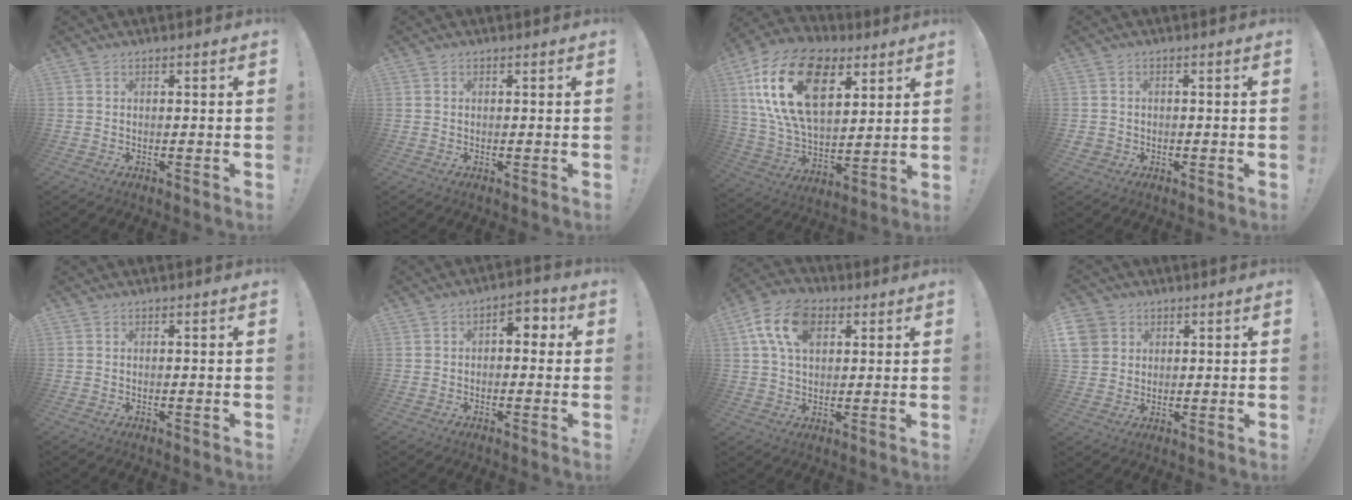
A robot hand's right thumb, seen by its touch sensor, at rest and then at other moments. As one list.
[{"total": 0.0}, {"total": 24.6, "force": [10.4, 14.8, 16.6], "torque": [-0.317, -0.048, 0.192]}, {"total": 2.0, "force": [-0.2, 1.9, 0.7], "torque": [-0.012, 0.002, -0.001]}, {"total": 0.0}, {"total": 4.8, "force": [0.0, 3.2, 3.5], "torque": [-0.037, 0.002, -0.005]}, {"total": 13.3, "force": [5.3, 8.6, 8.6], "torque": [-0.148, -0.001, 0.099]}, {"total": 6.4, "force": [2.7, 5.7, 1.3], "torque": [-0.028, -0.015, 0.054]}]